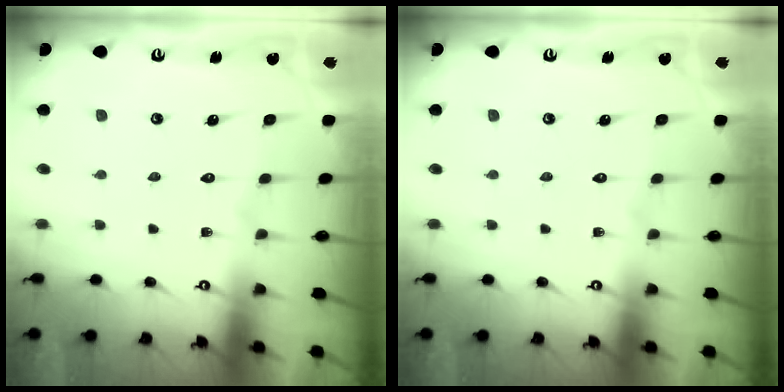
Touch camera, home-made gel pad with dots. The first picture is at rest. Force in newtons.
{"total": 0.0}